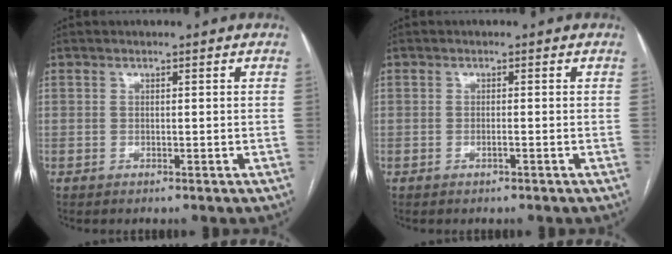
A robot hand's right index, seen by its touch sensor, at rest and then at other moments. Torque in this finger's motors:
{"motor_torque": [-0.26, 0.32, -0.03, 0.00]}